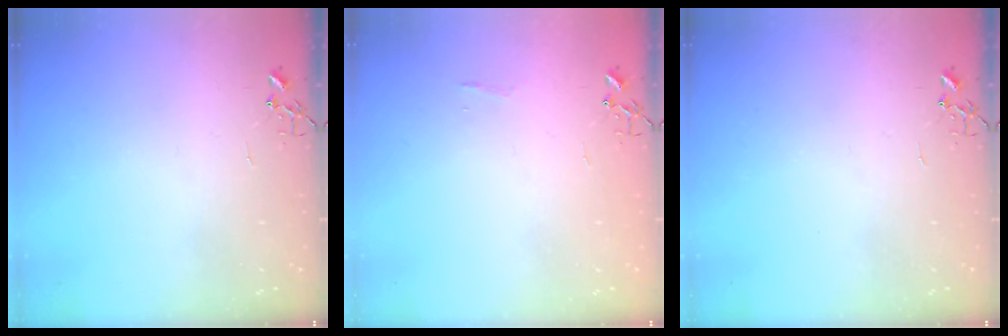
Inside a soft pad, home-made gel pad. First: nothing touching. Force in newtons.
{"total": 3.7, "press": 3.7, "slide": 0.4}
{"total": 0.0}